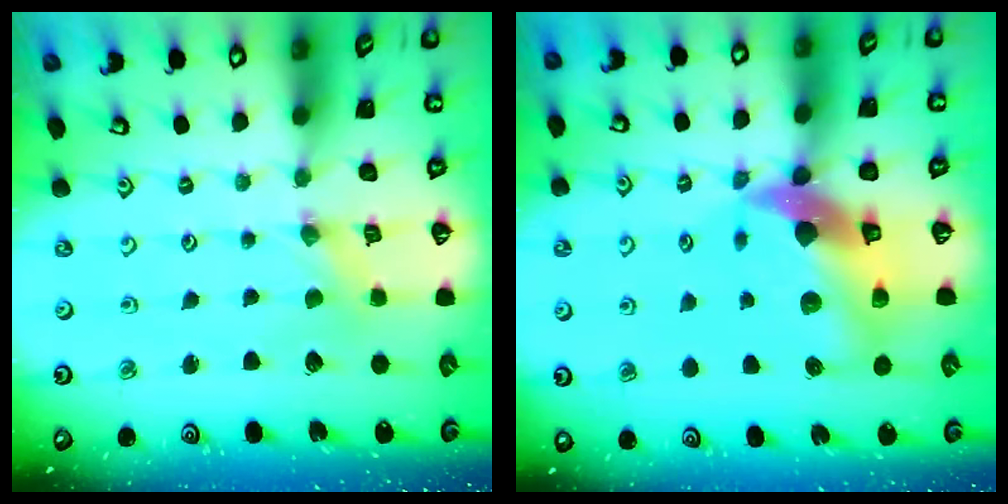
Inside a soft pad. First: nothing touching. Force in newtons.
{"total": 14.2, "press": 14.0, "slide": 1.9}